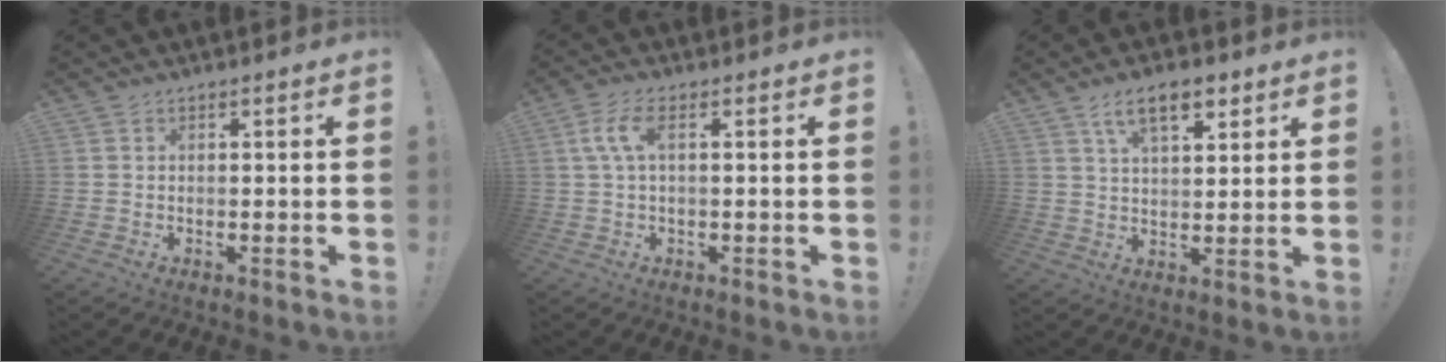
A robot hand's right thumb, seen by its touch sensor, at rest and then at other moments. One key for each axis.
{"total": 6.3, "fx": 1.5, "fy": 2.1, "fz": 5.8, "tx": -0.121, "ty": 0.005, "tz": 0.029}
{"total": 9.5, "fx": 5.4, "fy": 4.0, "fz": 6.8, "tx": -0.098, "ty": -0.013, "tz": 0.094}